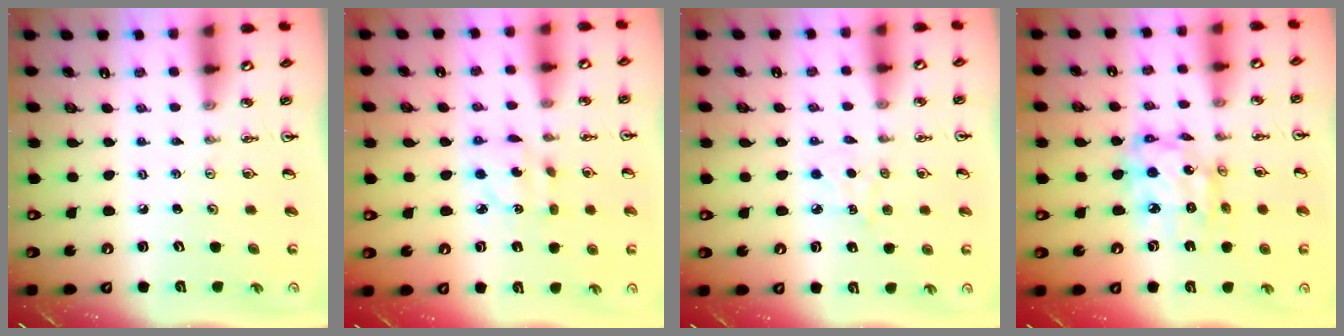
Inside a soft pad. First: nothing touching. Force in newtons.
{"total": 3.8, "press": 3.8, "slide": 0.3}
{"total": 4.3, "press": 4.2, "slide": 0.6}
{"total": 12.2, "press": 12.1, "slide": 1.6}